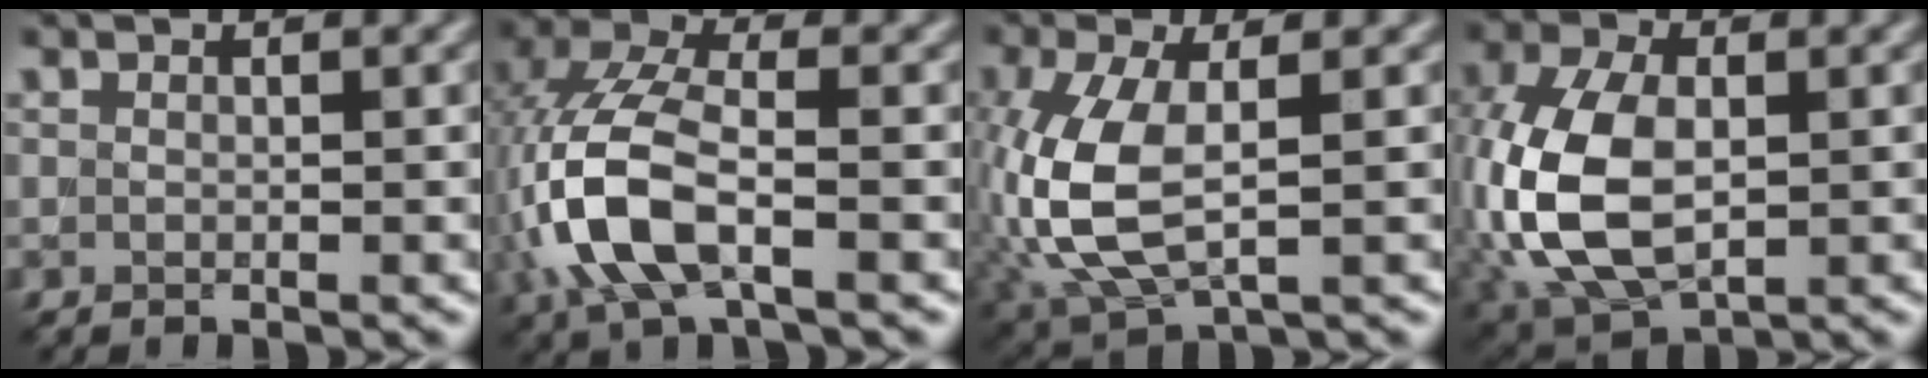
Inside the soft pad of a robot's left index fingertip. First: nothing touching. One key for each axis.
{"total": 8.3, "fx": -2.5, "fy": 3.9, "fz": 6.9, "tx": -0.162, "ty": 0.010, "tz": -0.057}
{"total": 8.2, "fx": -0.7, "fy": 3.9, "fz": 7.2, "tx": -0.181, "ty": -0.002, "tz": -0.011}
{"total": 10.9, "fx": -1.2, "fy": 6.6, "fz": 8.6, "tx": -0.214, "ty": -0.003, "tz": -0.027}